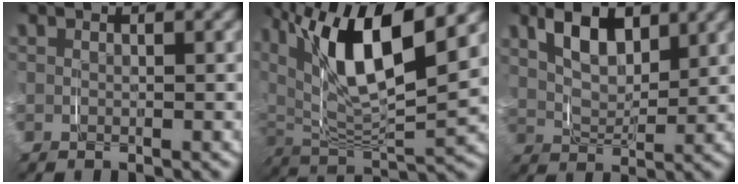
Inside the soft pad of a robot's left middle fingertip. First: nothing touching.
{"total": 12.1, "force": [4.4, 5.8, 9.7], "torque": [-0.184, 0.008, 0.071]}
{"total": 6.2, "force": [3.0, 3.7, 3.9], "torque": [-0.076, 0.000, 0.049]}